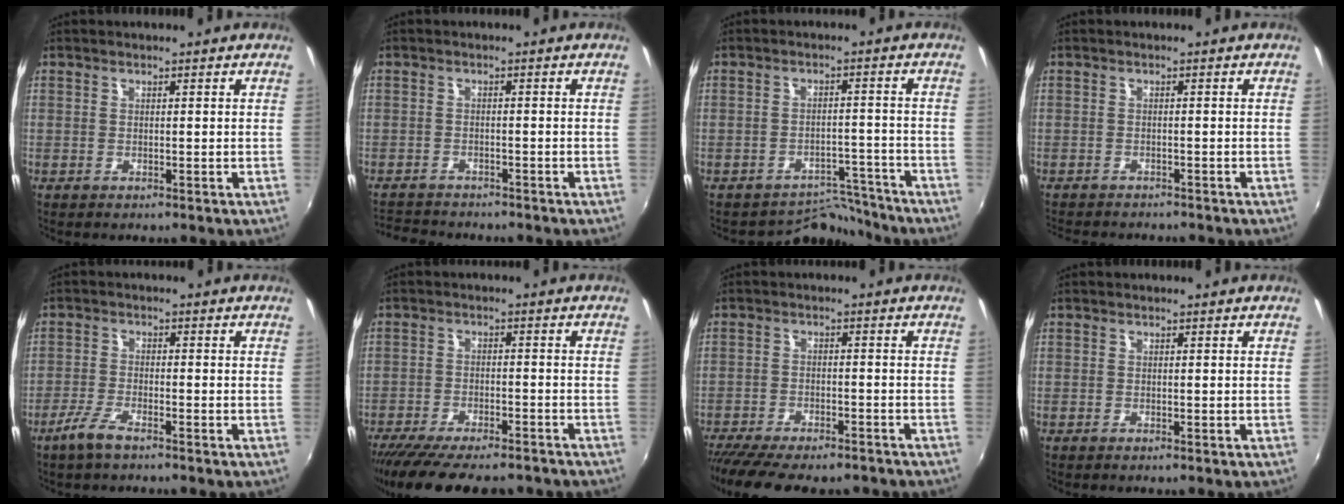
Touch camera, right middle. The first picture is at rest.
{"total": 6.5, "force": [-6.1, 1.7, 1.6], "torque": [-0.052, -0.006, -0.098]}
{"total": 6.3, "force": [-6.0, 1.6, -0.9], "torque": [0.014, 0.022, -0.088]}
{"total": 6.1, "force": [-5.6, 1.2, 1.8], "torque": [-0.049, -0.016, -0.084]}
{"total": 4.4, "force": [-3.3, 0.7, 2.8], "torque": [-0.073, -0.004, -0.067]}
{"total": 17.5, "force": [-14.5, 4.4, 8.7], "torque": [-0.173, -0.040, -0.214]}
{"total": 15.2, "force": [-12.8, 3.9, 7.3], "torque": [-0.152, -0.038, -0.189]}
{"total": 0.5, "force": [-0.5, 0.1, 0.2], "torque": [-0.004, -0.003, -0.011]}